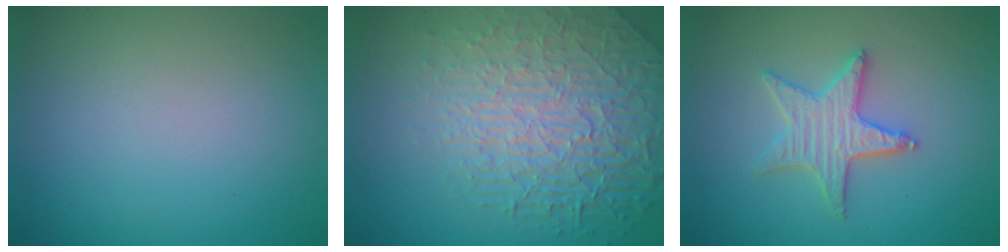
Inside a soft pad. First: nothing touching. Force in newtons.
{"total": 7.8, "press": 5.9, "slide": 5.1}
{"total": 3.1, "press": 3.1, "slide": 0.5}